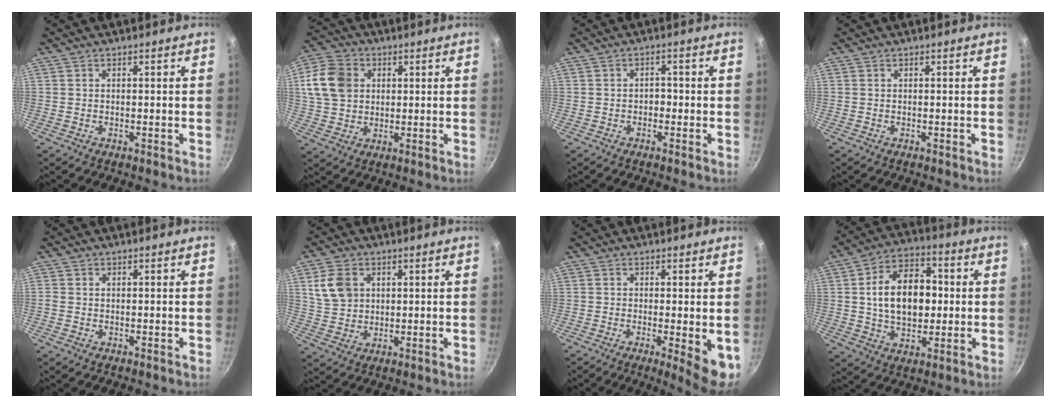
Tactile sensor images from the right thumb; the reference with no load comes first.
{"total": 13.9, "force": [3.2, 11.3, 7.5], "torque": [-0.145, 0.011, 0.052]}
{"total": 1.7, "force": [-0.7, 1.2, 0.8], "torque": [0.000, 0.013, -0.012]}
{"total": 0.0}
{"total": 1.2, "force": [0.0, 1.1, 0.5], "torque": [-0.011, 0.003, -0.001]}
{"total": 7.8, "force": [2.6, 6.1, 4.3], "torque": [-0.064, -0.004, 0.053]}
{"total": 6.6, "force": [-1.1, 1.5, 6.3], "torque": [-0.078, -0.012, -0.011]}
{"total": 15.8, "force": [1.1, 10.5, 11.8], "torque": [-0.157, 0.018, 0.011]}